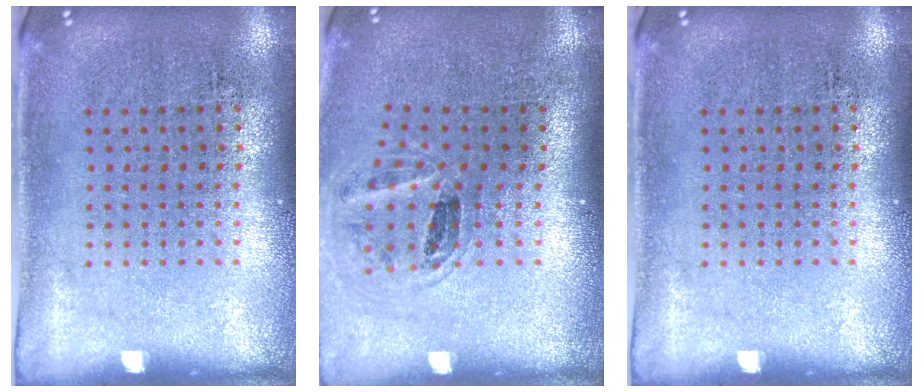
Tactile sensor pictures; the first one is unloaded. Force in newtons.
{"total": 1.1, "press": 1.0, "slide": 0.5}
{"total": 0.0}